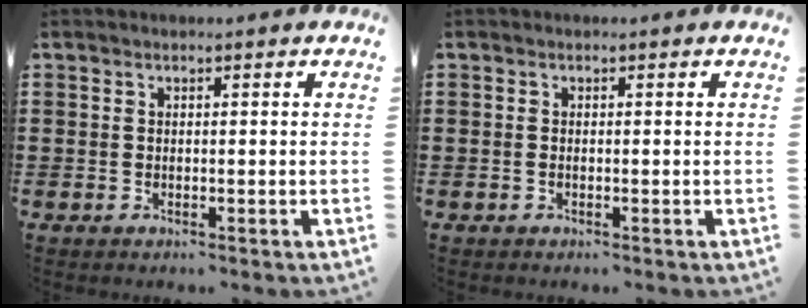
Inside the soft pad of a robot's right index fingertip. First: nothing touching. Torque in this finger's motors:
{"motor_torque": [0.31, 0.36, 0.03, 0.01]}